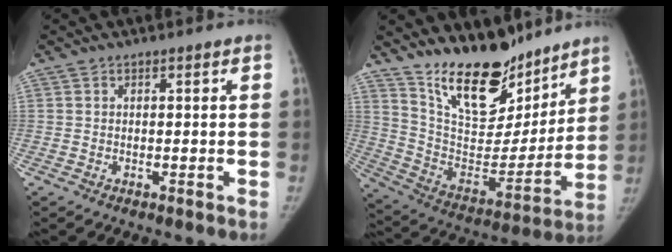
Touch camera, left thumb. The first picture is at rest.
{"total": 20.6, "force": [16.1, 8.8, 9.4], "torque": [-0.104, -0.103, 0.278]}